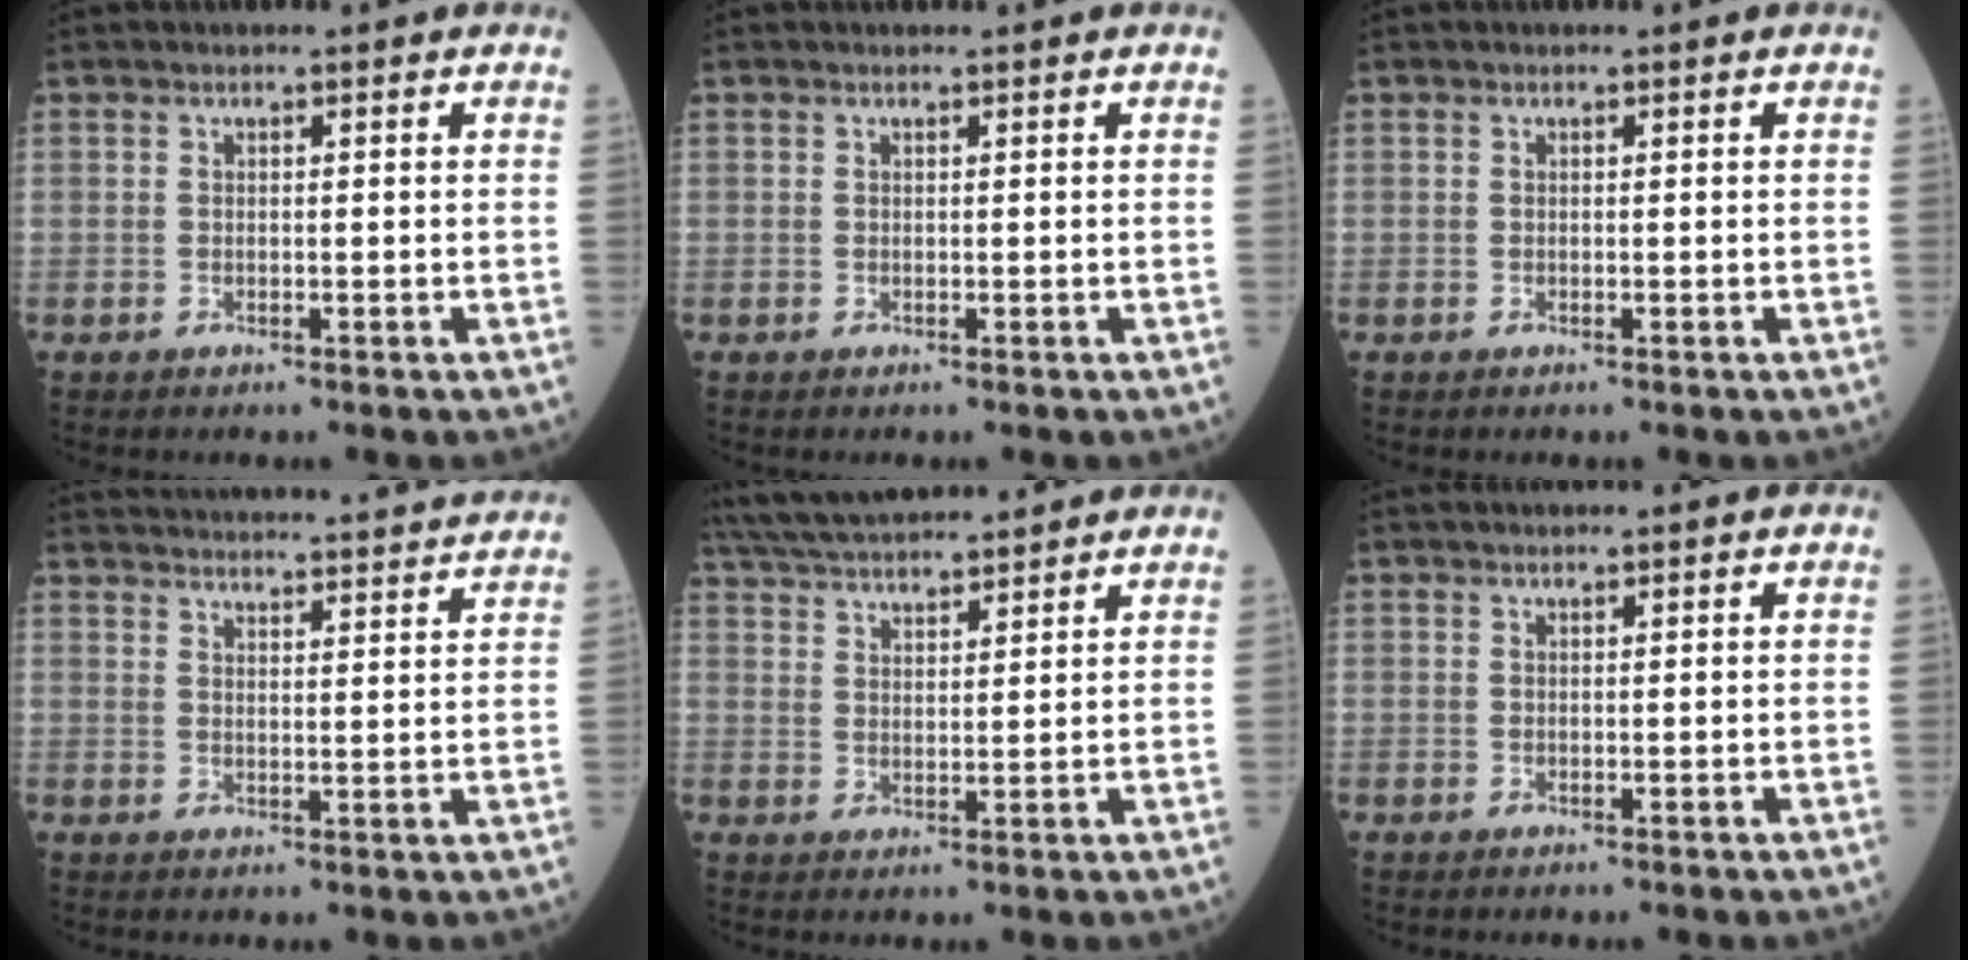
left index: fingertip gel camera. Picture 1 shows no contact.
{"total": 0.0}
{"total": 0.0}
{"total": 24.3, "force": [23.4, 0.6, 6.5], "torque": [-0.101, -0.011, 0.307]}
{"total": 12.7, "force": [11.8, 1.5, 4.5], "torque": [-0.089, 0.038, 0.198]}
{"total": 1.2, "force": [1.0, 0.1, 0.6], "torque": [-0.007, 0.022, 0.020]}